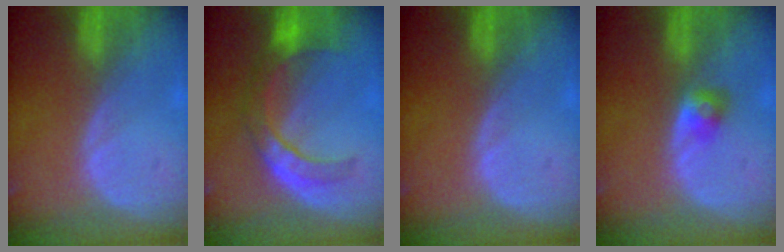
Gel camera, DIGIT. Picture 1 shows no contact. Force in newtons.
{"total": 7.2, "press": 7.0, "slide": 1.6}
{"total": 0.0}
{"total": 2.8, "press": 2.5, "slide": 1.2}